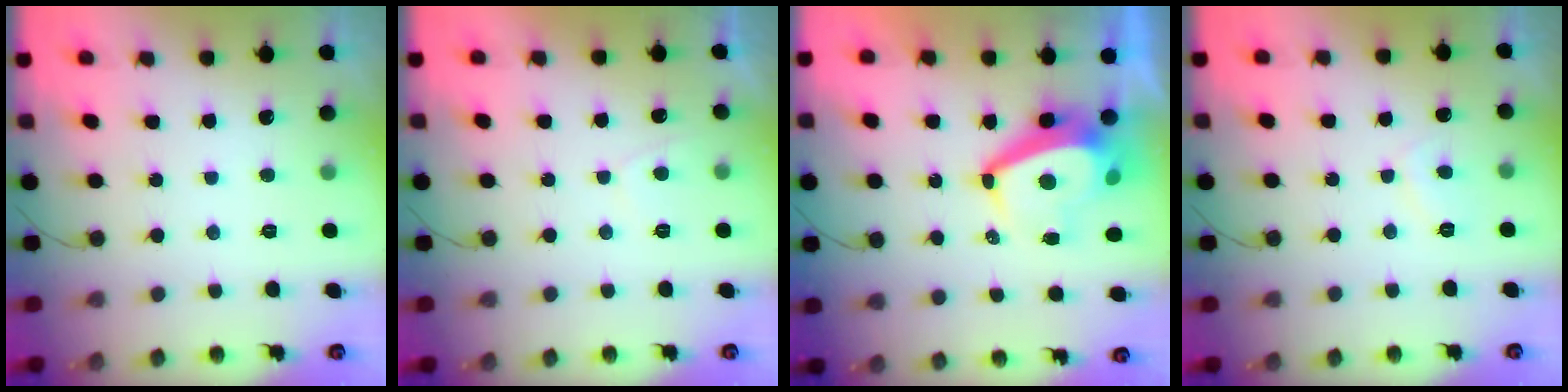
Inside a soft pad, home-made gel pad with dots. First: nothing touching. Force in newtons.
{"total": 1.0, "press": 0.8, "slide": 0.6}
{"total": 8.4, "press": 8.4, "slide": 0.9}
{"total": 2.4, "press": 2.3, "slide": 0.7}